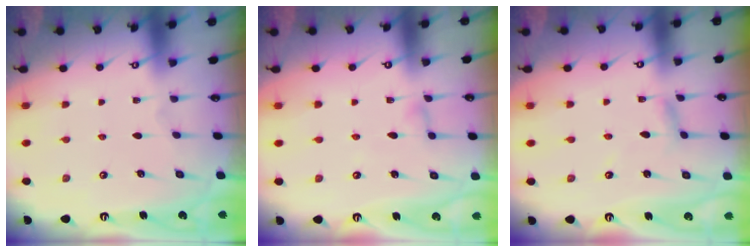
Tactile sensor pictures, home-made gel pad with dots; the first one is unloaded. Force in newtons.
{"total": 2.3, "press": 2.3, "slide": 0.2}
{"total": 3.4, "press": 3.3, "slide": 0.2}